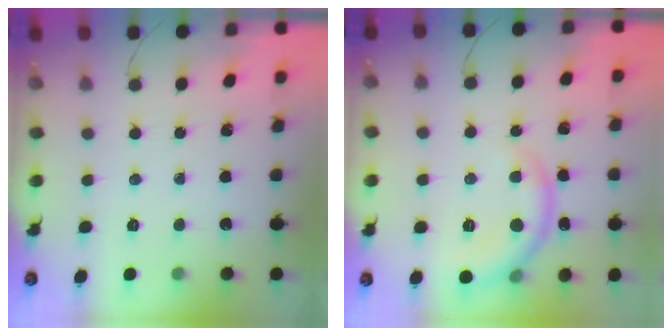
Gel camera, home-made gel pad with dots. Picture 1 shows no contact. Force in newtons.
{"total": 7.5, "press": 7.4, "slide": 0.9}